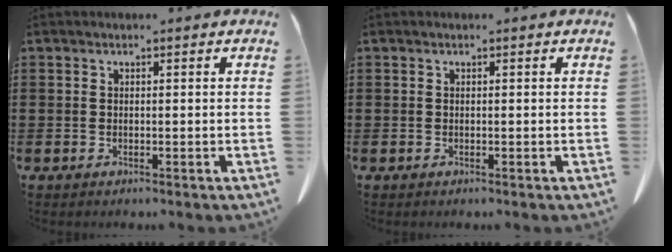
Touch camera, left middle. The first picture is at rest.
{"total": 0.0}